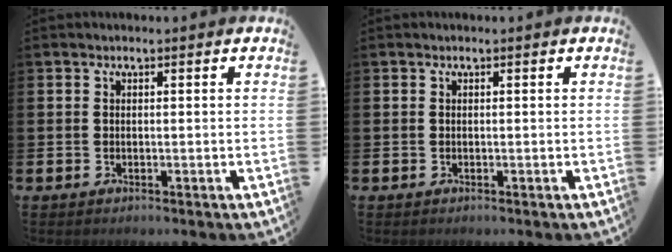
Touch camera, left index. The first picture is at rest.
{"total": 0.0}